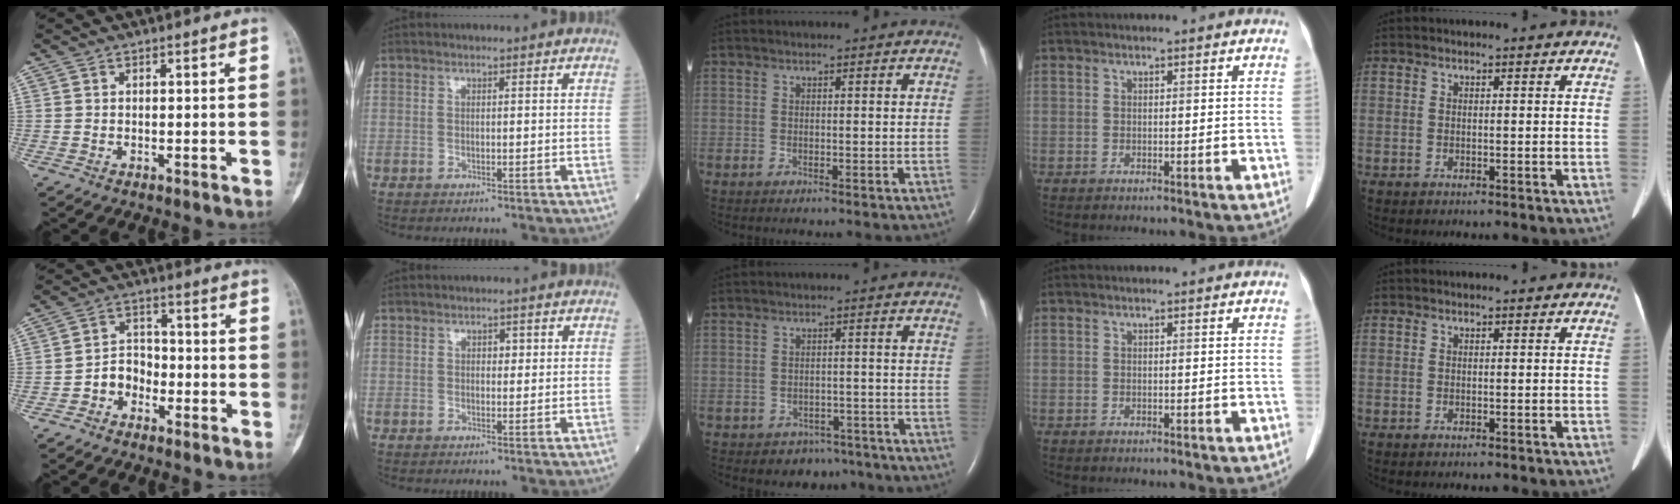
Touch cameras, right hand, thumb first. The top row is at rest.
{"thumb": {"total": 5.1, "force": [-2.4, 4.0, 2.1], "torque": [-0.011, 0.030, -0.053]}, "index": {"total": 1.3, "force": [0.4, 0.9, 0.9], "torque": [-0.008, 0.002, 0.004]}, "middle": {"total": 4.8, "force": [-3.6, 3.2, 0.1], "torque": [0.000, 0.019, -0.041]}}